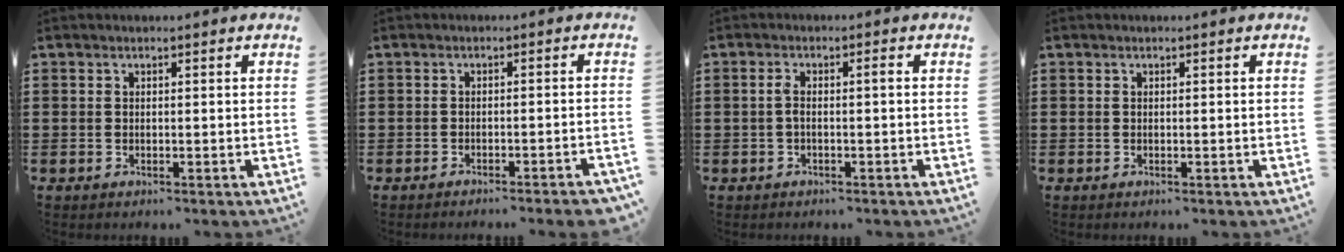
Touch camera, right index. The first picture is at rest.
{"total": 2.2, "force": [-1.8, -0.2, 1.1], "torque": [-0.018, 0.001, -0.036]}
{"total": 2.0, "force": [-0.3, 0.2, 2.0], "torque": [-0.051, -0.004, -0.012]}
{"total": 0.0}